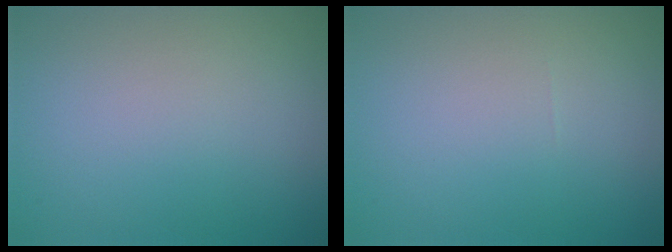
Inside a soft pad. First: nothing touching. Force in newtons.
{"total": 0.0}